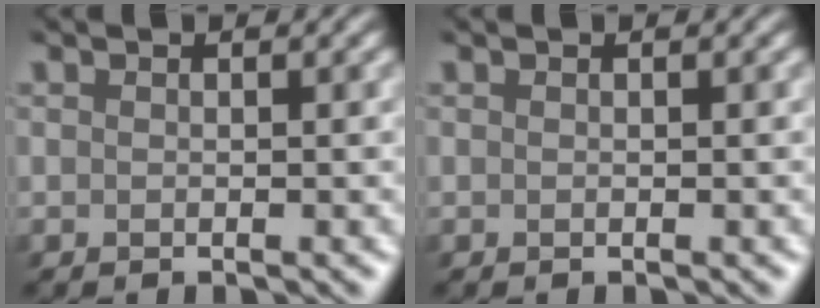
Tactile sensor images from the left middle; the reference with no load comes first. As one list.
[{"total": 0.0}]